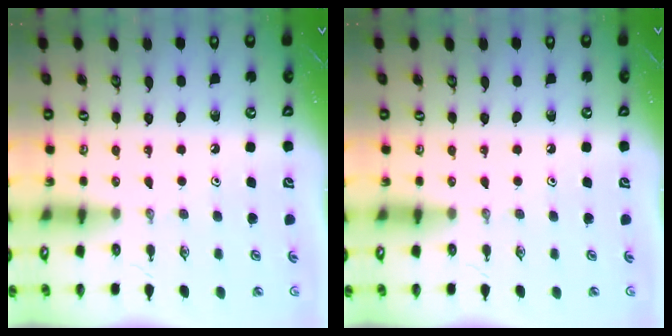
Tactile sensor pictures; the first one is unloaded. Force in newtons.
{"total": 0.0}